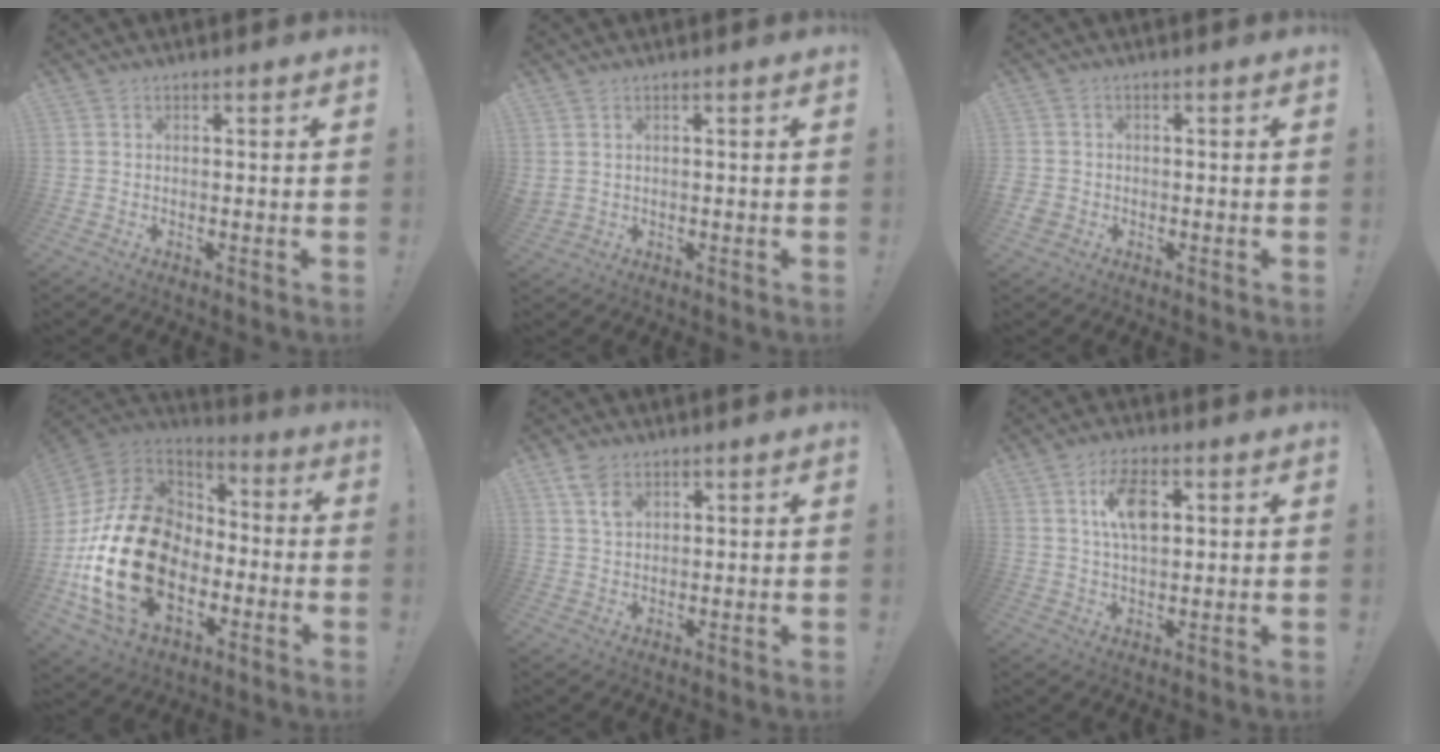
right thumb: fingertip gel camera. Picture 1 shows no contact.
{"total": 1.8, "force": [1.0, 1.0, 1.1], "torque": [-0.028, 0.001, 0.020]}
{"total": 2.7, "force": [-0.8, 2.4, 1.0], "torque": [-0.028, 0.003, -0.014]}
{"total": 28.1, "force": [-5.5, 18.7, 20.2], "torque": [-0.413, 0.029, -0.073]}
{"total": 5.3, "force": [3.0, 3.2, 3.0], "torque": [-0.052, -0.010, 0.058]}
{"total": 9.9, "force": [2.8, 5.1, 7.9], "torque": [-0.124, 0.003, 0.048]}